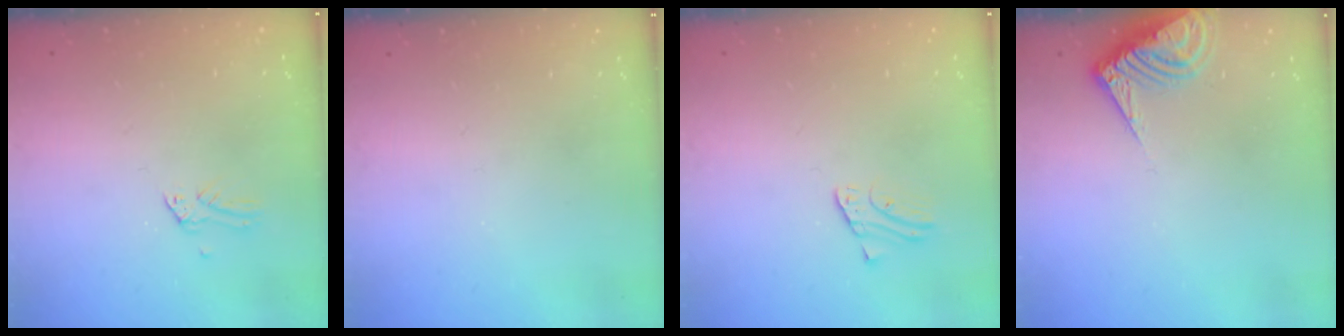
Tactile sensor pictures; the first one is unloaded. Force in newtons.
{"total": 0.0}
{"total": 1.4, "press": 1.4, "slide": 0.1}
{"total": 9.3, "press": 9.2, "slide": 1.1}